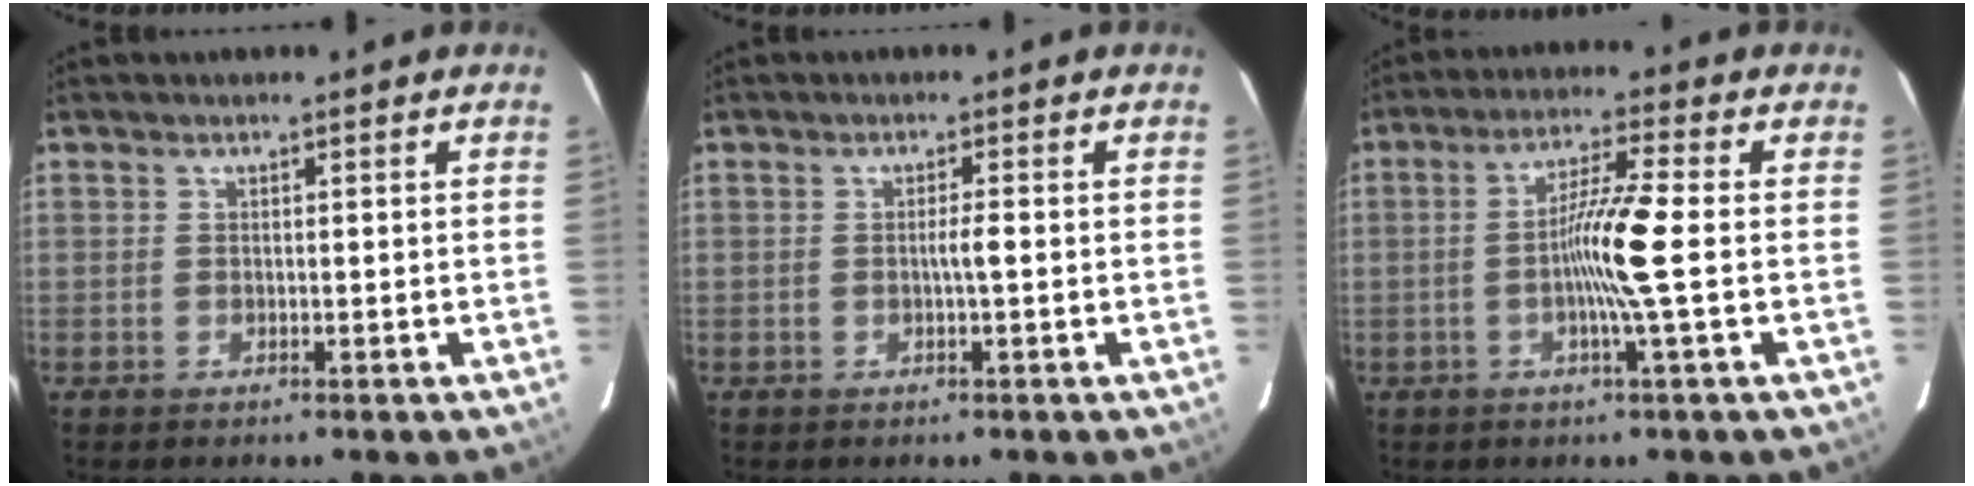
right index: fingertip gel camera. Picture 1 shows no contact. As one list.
[{"total": 1.6, "force": [-0.3, -0.2, 1.6], "torque": [-0.029, 0.000, -0.005]}, {"total": 8.1, "force": [-1.0, -1.1, 8.0], "torque": [-0.148, -0.002, -0.024]}]